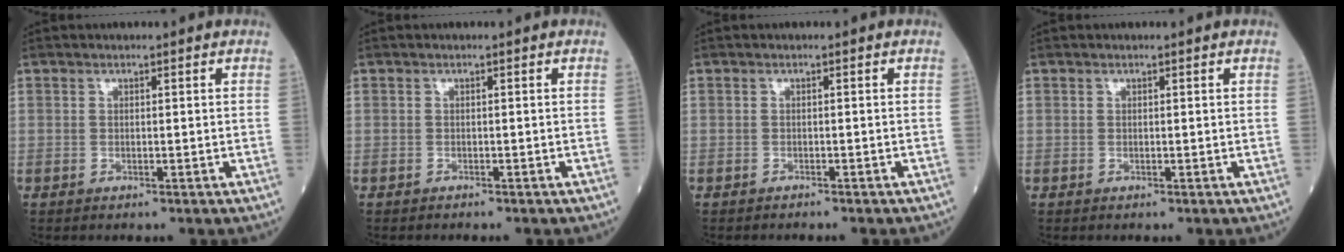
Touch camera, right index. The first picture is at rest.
{"total": 1.5, "force": [-1.3, 0.4, 0.5], "torque": [-0.014, -0.003, -0.015]}
{"total": 2.6, "force": [-2.3, 0.6, 1.0], "torque": [-0.021, -0.003, -0.024]}
{"total": 0.0}